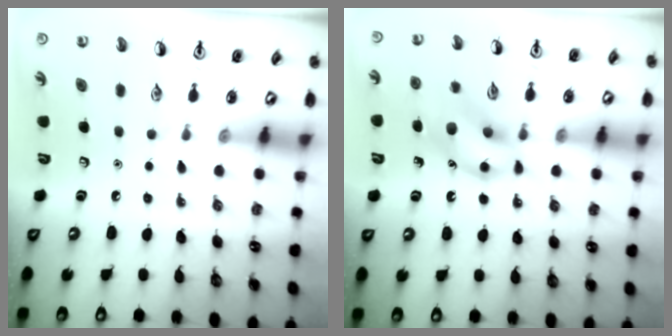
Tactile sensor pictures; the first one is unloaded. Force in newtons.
{"total": 11.7, "press": 11.6, "slide": 1.6}